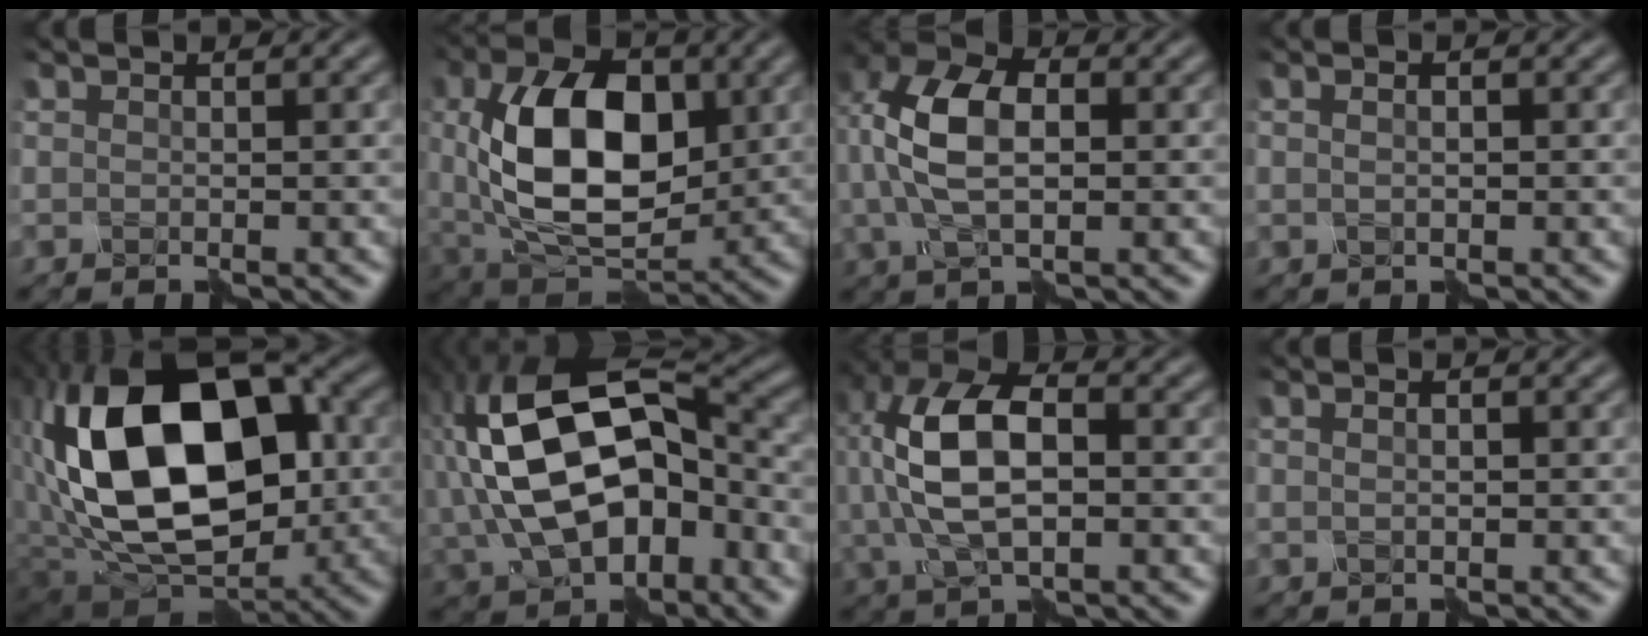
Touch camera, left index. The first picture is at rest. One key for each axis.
{"total": 11.6, "fx": 0.7, "fy": 7.1, "fz": 9.1, "tx": -0.160, "ty": 0.000, "tz": 0.014}
{"total": 7.6, "fx": 0.5, "fy": 4.5, "fz": 6.1, "tx": -0.134, "ty": 0.011, "tz": 0.001}
{"total": 1.6, "fx": 0.5, "fy": 0.8, "fz": 1.3, "tx": -0.016, "ty": 0.001, "tz": -0.001}
{"total": 17.4, "fx": 1.0, "fy": 11.4, "fz": 13.1, "tx": -0.233, "ty": 0.011, "tz": 0.008}
{"total": 15.2, "fx": -0.7, "fy": 9.7, "fz": 11.7, "tx": -0.231, "ty": 0.000, "tz": -0.007}
{"total": 10.4, "fx": 0.8, "fy": 5.9, "fz": 8.6, "tx": -0.191, "ty": 0.012, "tz": 0.011}
{"total": 1.3, "fx": 0.3, "fy": 0.6, "fz": 1.0, "tx": -0.012, "ty": -0.003, "tz": 0.003}